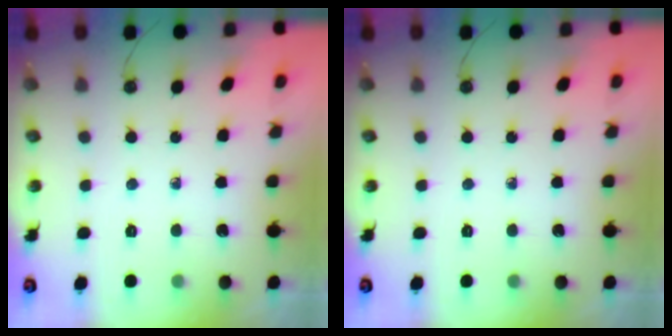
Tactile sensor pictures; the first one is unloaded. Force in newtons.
{"total": 0.0}